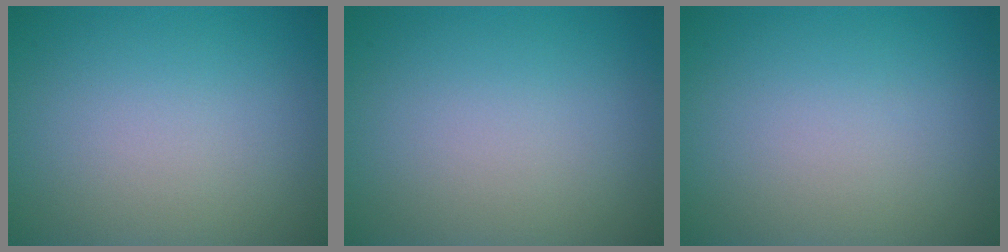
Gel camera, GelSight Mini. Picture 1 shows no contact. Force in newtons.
{"total": 0.0}
{"total": 0.0}